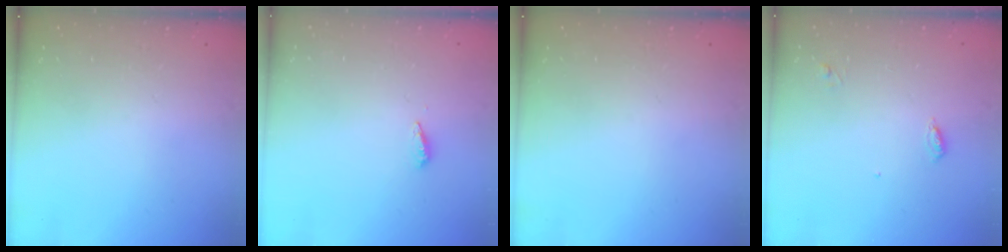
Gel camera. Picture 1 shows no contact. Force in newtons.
{"total": 2.9, "press": 2.9, "slide": 0.3}
{"total": 0.0}
{"total": 3.6, "press": 3.6, "slide": 0.3}